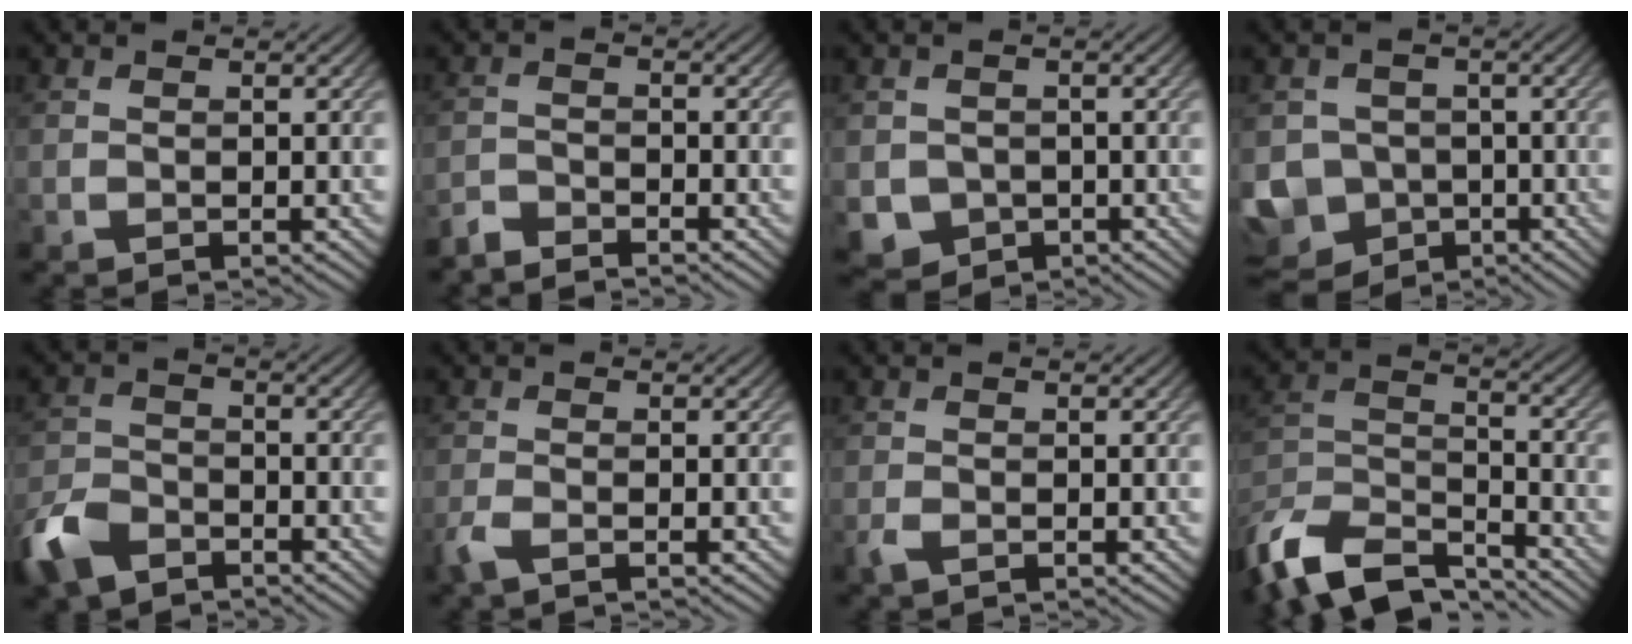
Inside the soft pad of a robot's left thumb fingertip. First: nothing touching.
{"total": 2.9, "force": [-2.8, 0.3, 0.5], "torque": [-0.009, -0.007, -0.064]}
{"total": 3.6, "force": [-1.0, 3.3, 1.0], "torque": [-0.035, -0.020, -0.019]}
{"total": 8.3, "force": [-3.8, 6.9, 2.6], "torque": [-0.076, -0.028, -0.069]}
{"total": 6.8, "force": [-4.8, 3.6, 3.2], "torque": [-0.077, -0.008, -0.106]}
{"total": 2.0, "force": [-1.3, 0.4, 1.5], "torque": [-0.037, -0.005, -0.035]}
{"total": 1.3, "force": [-0.7, 0.3, 1.0], "torque": [-0.025, -0.002, -0.016]}
{"total": 12.0, "force": [-10.2, 3.8, 5.0], "torque": [-0.112, -0.002, -0.195]}